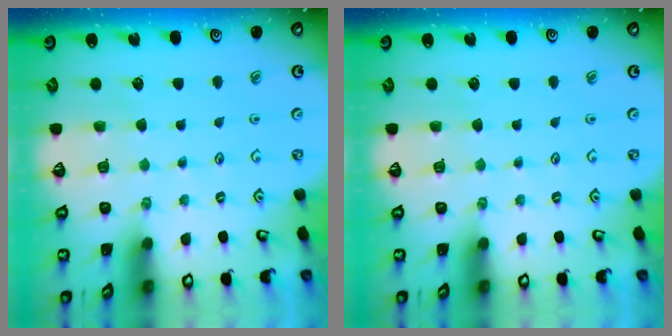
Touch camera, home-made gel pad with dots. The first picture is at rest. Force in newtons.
{"total": 0.0}